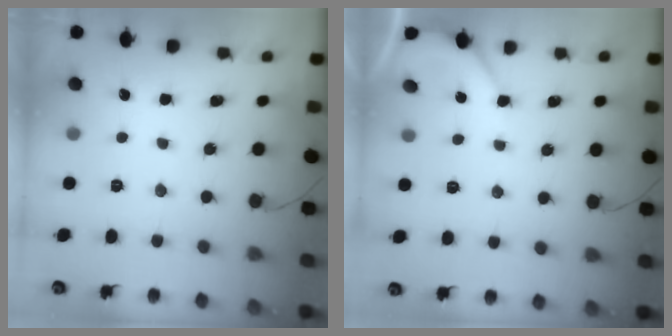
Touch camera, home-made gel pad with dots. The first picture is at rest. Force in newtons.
{"total": 3.1, "press": 3.1, "slide": 0.5}